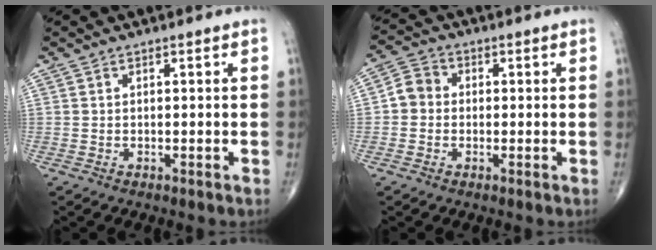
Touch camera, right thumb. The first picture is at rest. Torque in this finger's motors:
{"motor_torque": [-0.12, 0.13, 0.08, -0.01, 0.00]}